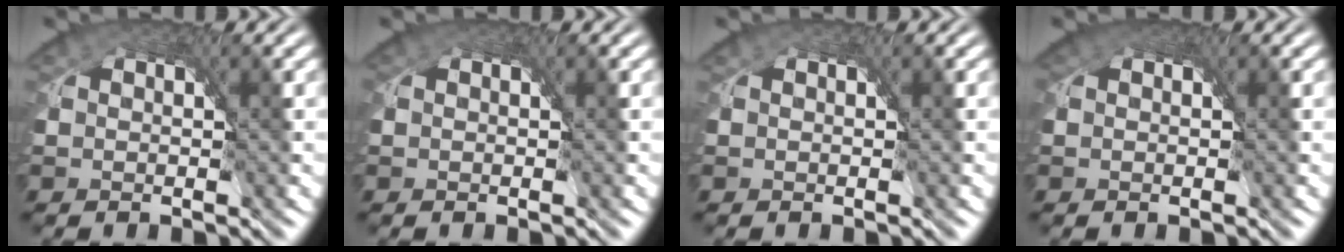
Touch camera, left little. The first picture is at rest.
{"total": 0.5, "force": [0.0, 0.5, 0.1], "torque": [-0.004, -0.002, -0.002]}
{"total": 0.0}
{"total": 1.4, "force": [0.4, 1.2, 0.6], "torque": [-0.013, 0.000, 0.002]}